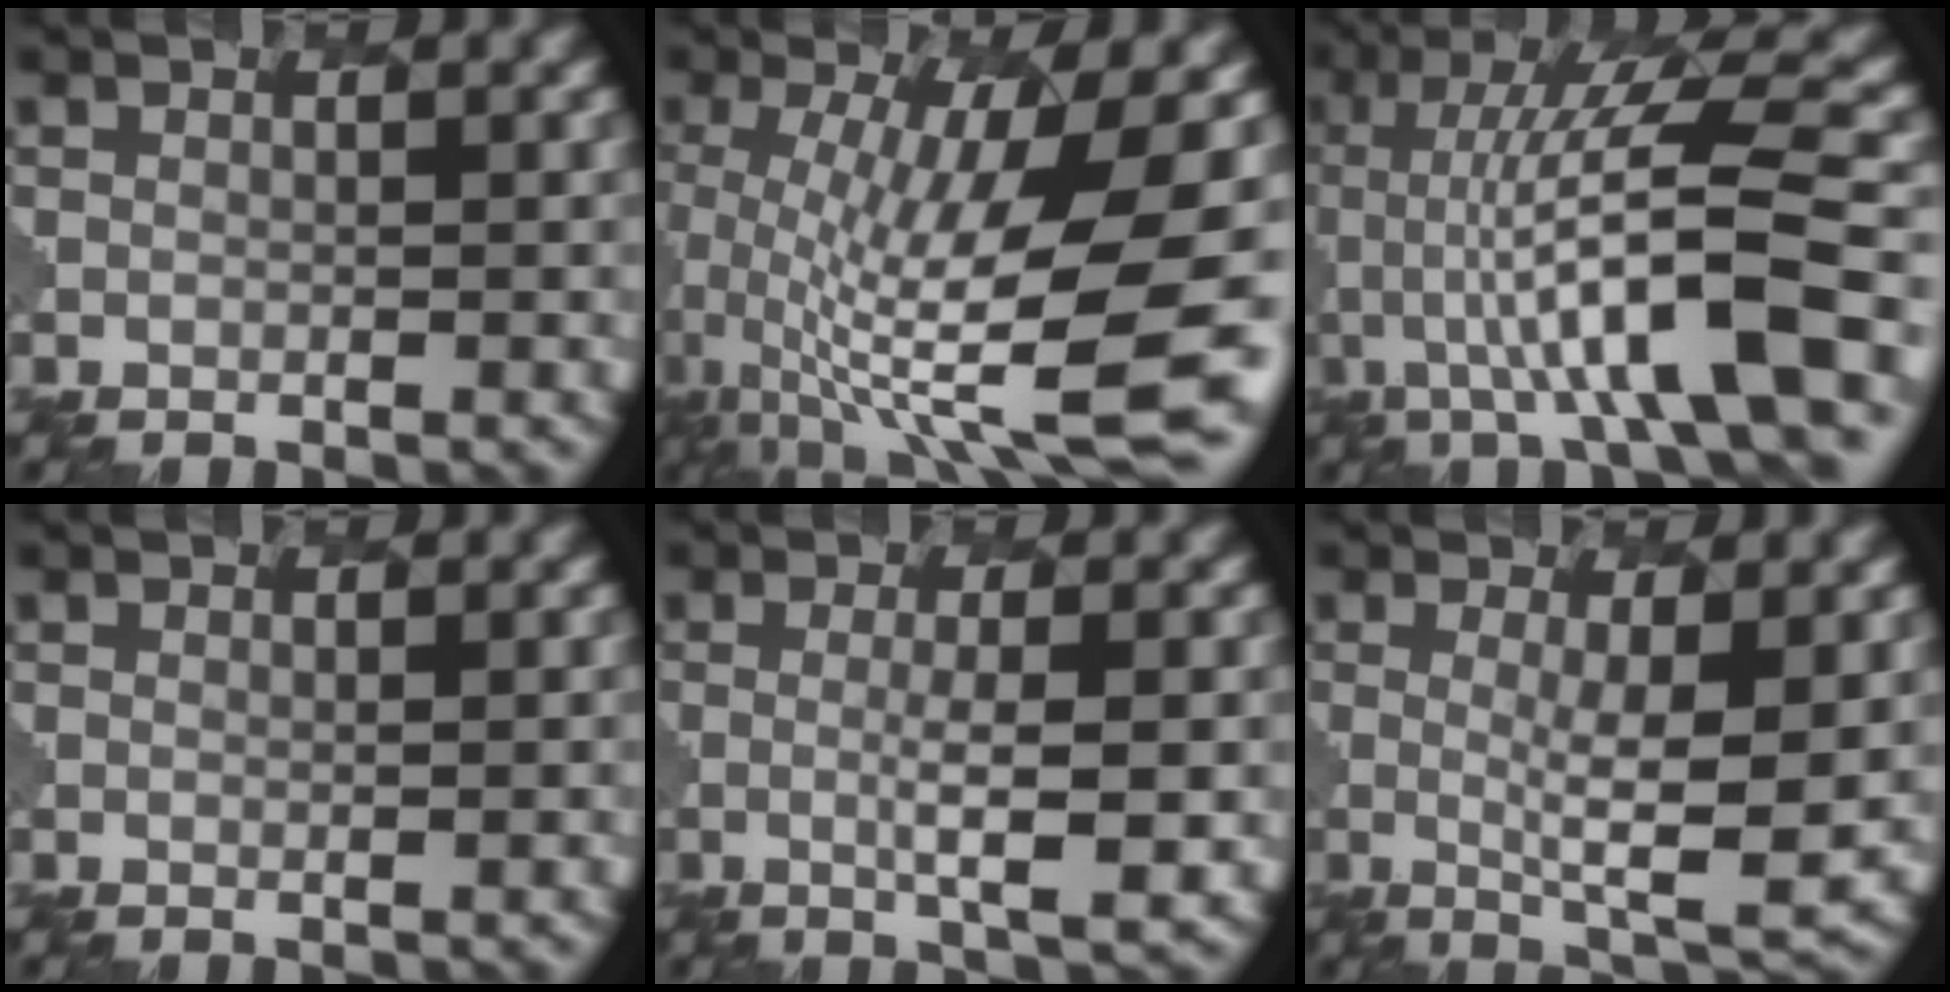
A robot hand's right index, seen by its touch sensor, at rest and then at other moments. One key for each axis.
{"total": 13.4, "fx": -0.7, "fy": 3.7, "fz": 12.8, "tx": -0.224, "ty": -0.019, "tz": -0.001}
{"total": 10.9, "fx": -1.6, "fy": 2.1, "fz": 10.6, "tx": -0.161, "ty": 0.023, "tz": -0.027}
{"total": 0.7, "fx": 0.6, "fy": 0.0, "fz": 0.2, "tx": -0.002, "ty": -0.002, "tz": 0.011}
{"total": 3.7, "fx": 0.1, "fy": 0.7, "fz": 3.6, "tx": -0.061, "ty": -0.005, "tz": 0.002}
{"total": 5.2, "fx": 0.7, "fy": 1.1, "fz": 5.1, "tx": -0.085, "ty": -0.014, "tz": 0.016}